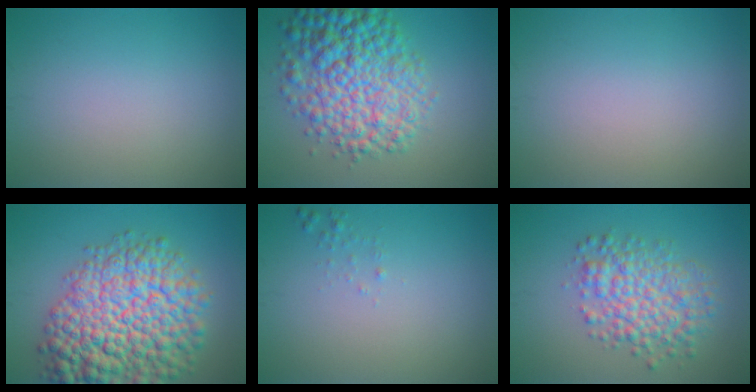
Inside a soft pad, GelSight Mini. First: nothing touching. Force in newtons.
{"total": 9.1, "press": 9.1, "slide": 0.2}
{"total": 0.0}
{"total": 12.9, "press": 12.9, "slide": 0.5}
{"total": 0.6, "press": 0.6, "slide": 0.0}
{"total": 5.7, "press": 5.7, "slide": 0.1}